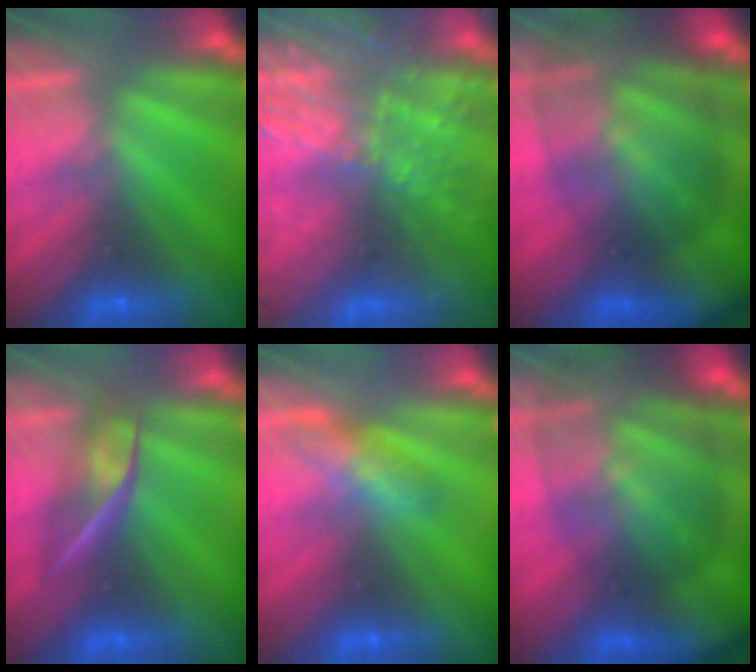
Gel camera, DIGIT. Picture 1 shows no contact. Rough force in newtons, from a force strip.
{"total": 8.0}
{"total": 9.7}
{"total": 2.4}
{"total": 2.8}
{"total": 9.7}